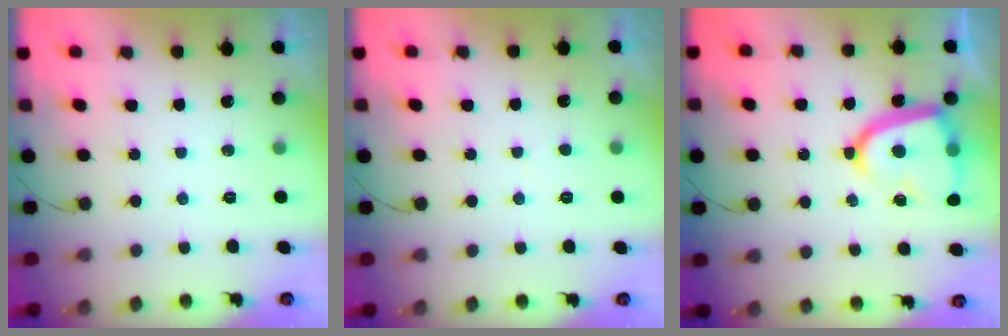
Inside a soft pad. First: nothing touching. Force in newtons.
{"total": 2.6, "press": 2.6, "slide": 0.1}
{"total": 16.0, "press": 15.9, "slide": 1.4}